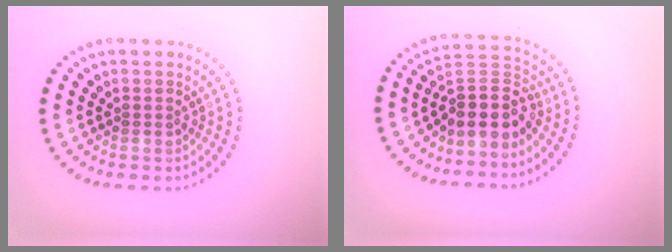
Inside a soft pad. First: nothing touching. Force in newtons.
{"total": 4.1, "press": 3.5, "slide": 2.3}